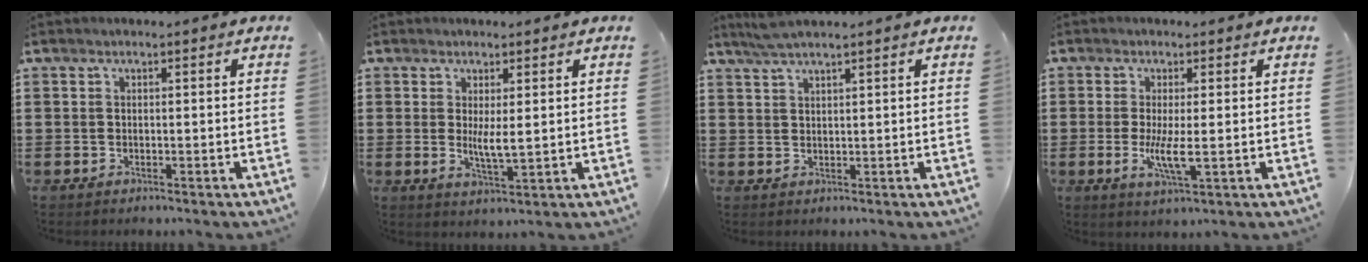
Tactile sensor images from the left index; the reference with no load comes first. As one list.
[{"total": 3.9, "force": [0.7, 0.8, 3.7], "torque": [-0.063, -0.006, 0.011]}, {"total": 2.5, "force": [2.0, -0.2, 1.4], "torque": [-0.031, 0.001, 0.039]}, {"total": 4.8, "force": [-0.6, 0.7, 4.8], "torque": [-0.096, -0.009, -0.013]}]